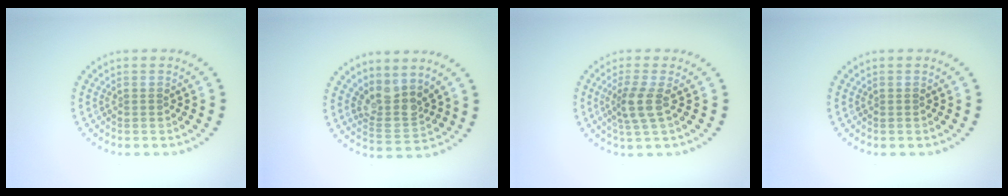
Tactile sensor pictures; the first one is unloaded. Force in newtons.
{"total": 3.3, "press": 2.5, "slide": 2.2}
{"total": 2.7, "press": 2.1, "slide": 1.7}
{"total": 0.0}